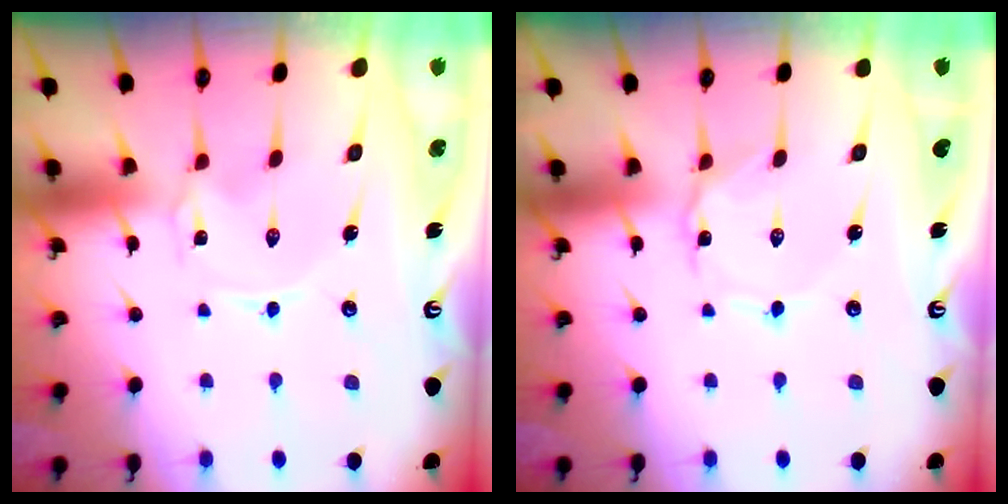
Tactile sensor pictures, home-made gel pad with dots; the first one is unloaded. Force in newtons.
{"total": 2.1, "press": 2.0, "slide": 0.2}